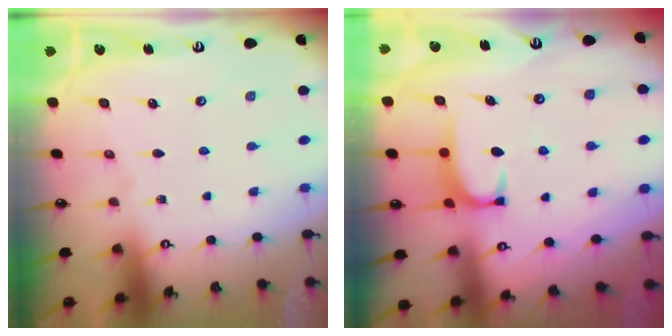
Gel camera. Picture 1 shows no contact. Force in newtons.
{"total": 1.9, "press": 1.9, "slide": 0.5}